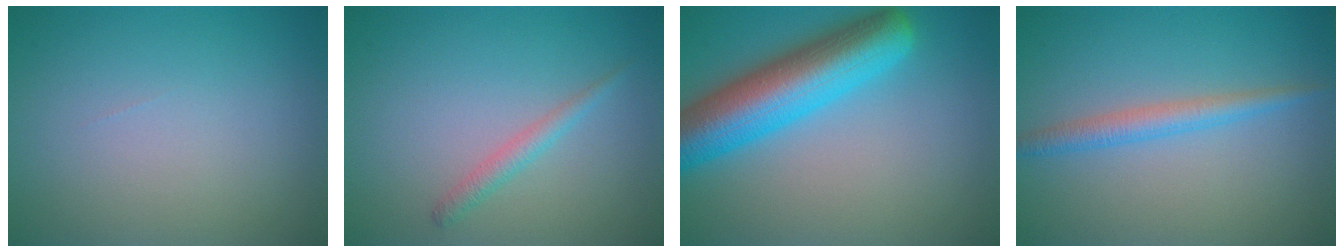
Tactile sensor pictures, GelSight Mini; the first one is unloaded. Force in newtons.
{"total": 1.4, "press": 1.4, "slide": 0.1}
{"total": 9.1, "press": 9.1, "slide": 0.3}
{"total": 2.3, "press": 2.3, "slide": 0.1}